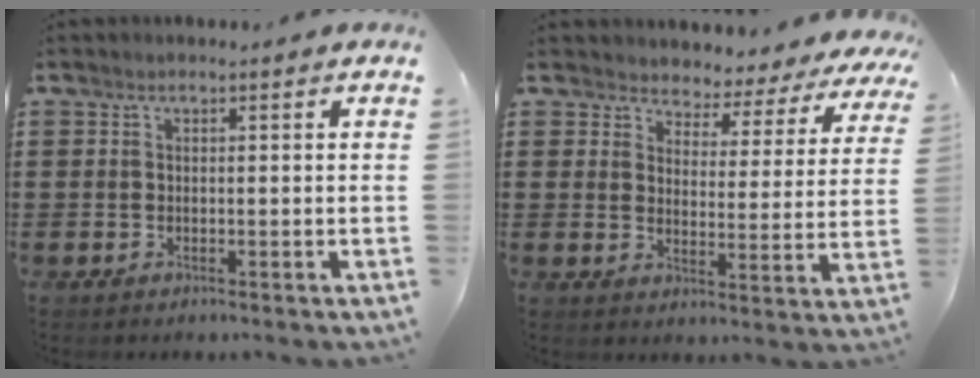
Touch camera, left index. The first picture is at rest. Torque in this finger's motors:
{"motor_torque": [2.14, 0.00, 0.24, -0.04]}